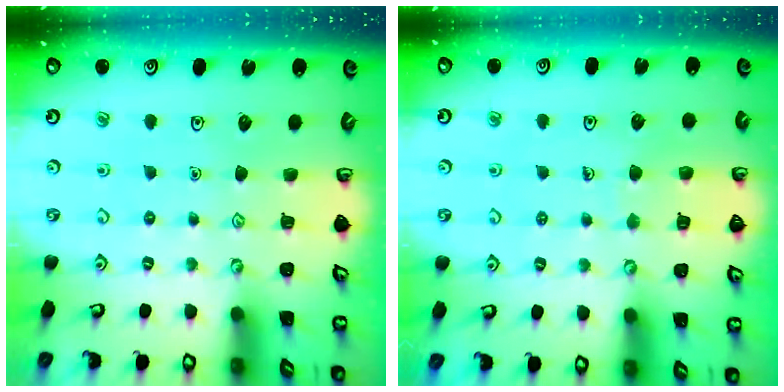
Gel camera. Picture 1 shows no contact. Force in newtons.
{"total": 4.9, "press": 4.8, "slide": 0.4}